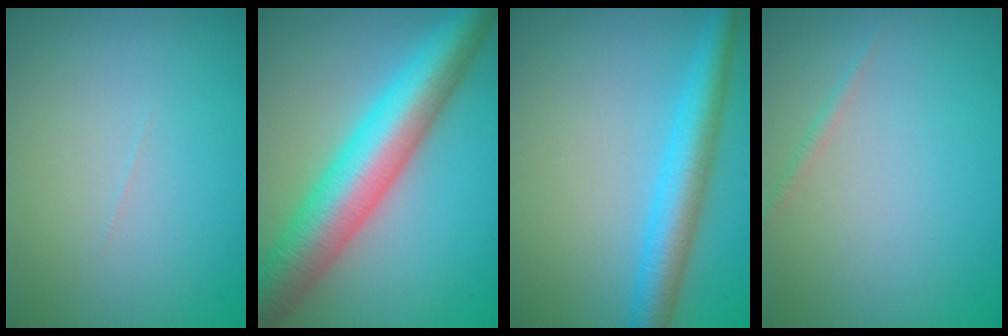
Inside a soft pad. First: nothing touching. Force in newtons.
{"total": 10.0, "press": 10.0, "slide": 0.3}
{"total": 4.9, "press": 4.9, "slide": 0.2}
{"total": 0.7, "press": 0.7, "slide": 0.0}